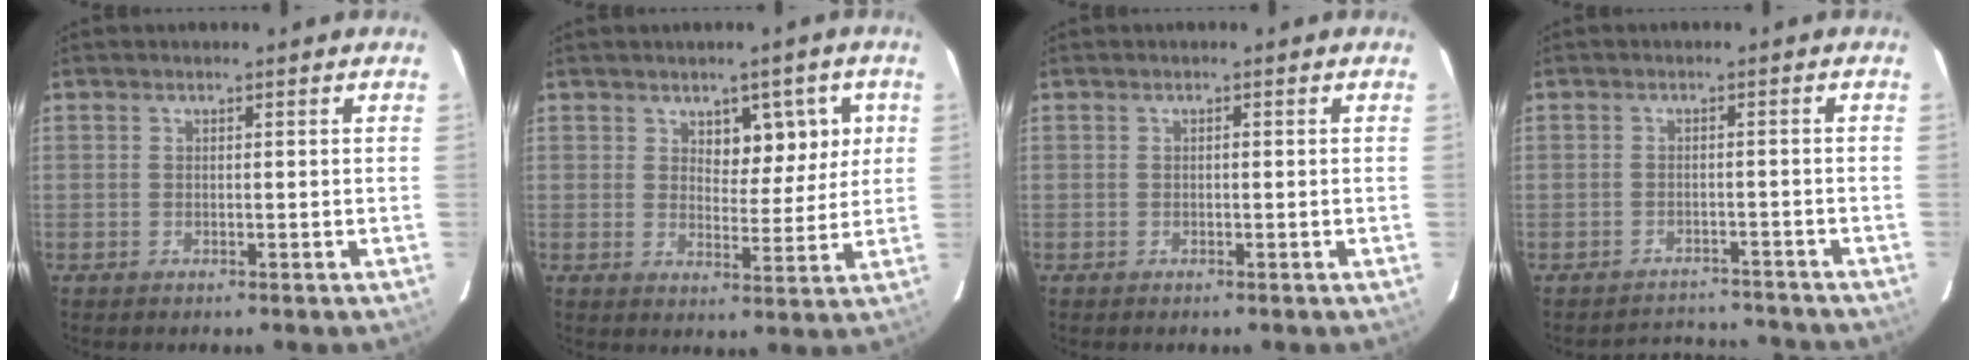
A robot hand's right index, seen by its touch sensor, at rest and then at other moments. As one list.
[{"total": 6.4, "force": [2.6, 3.6, 4.6], "torque": [-0.050, 0.012, 0.040]}, {"total": 0.0}, {"total": 5.4, "force": [-5.1, 1.2, -1.3], "torque": [0.018, 0.017, -0.070]}]